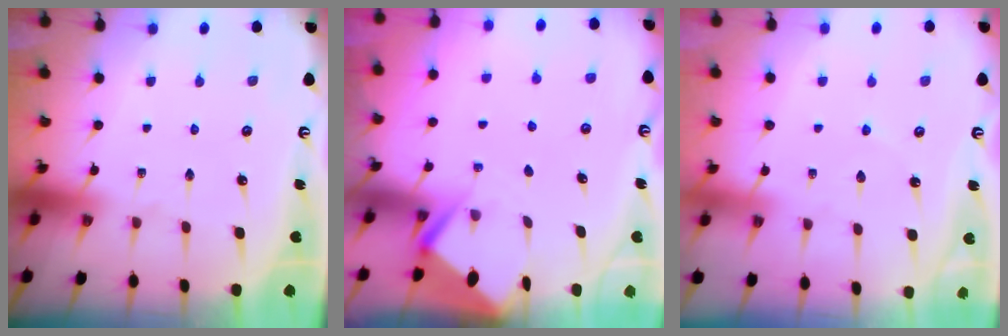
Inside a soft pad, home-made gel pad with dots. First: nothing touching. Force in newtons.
{"total": 2.9, "press": 2.8, "slide": 0.4}
{"total": 1.8, "press": 1.8, "slide": 0.2}